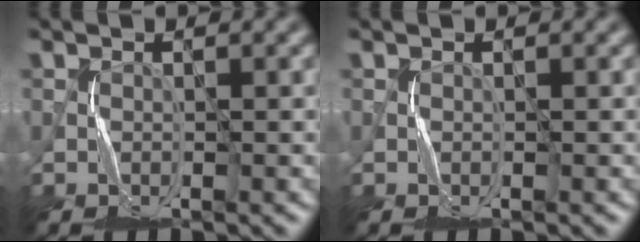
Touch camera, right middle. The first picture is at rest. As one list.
[{"total": 0.0}]